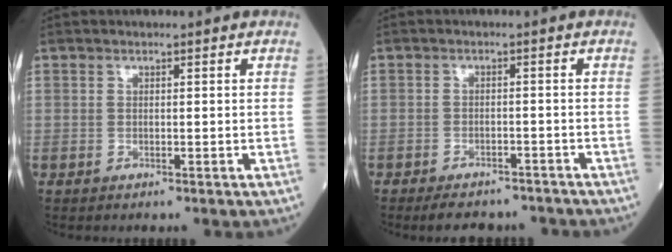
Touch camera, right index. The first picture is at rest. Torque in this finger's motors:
{"motor_torque": [0.64, -0.59, 0.10, 0.07]}